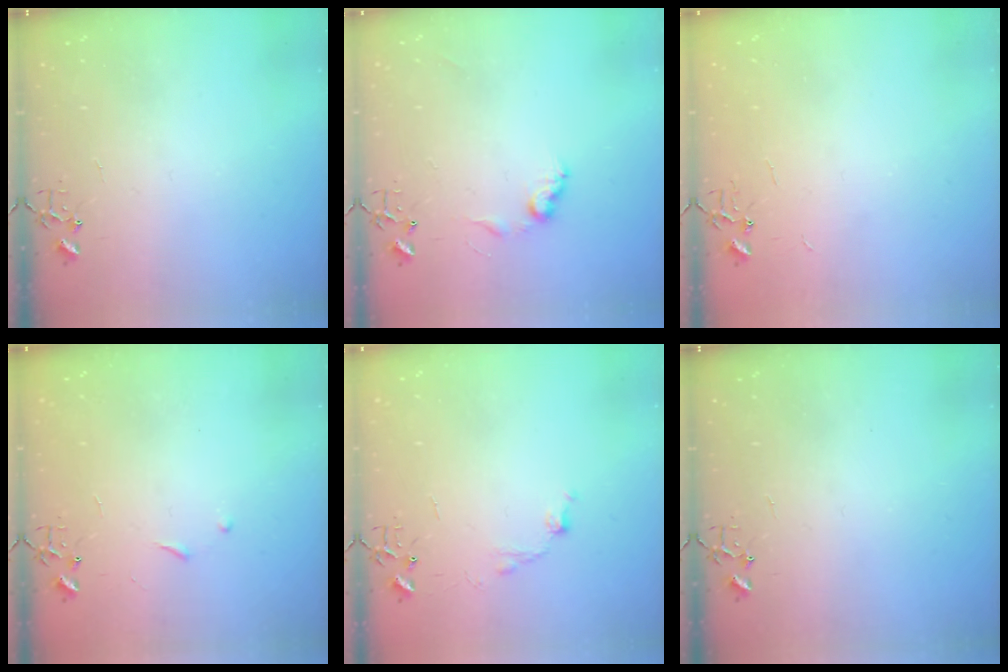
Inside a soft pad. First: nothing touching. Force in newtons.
{"total": 7.9, "press": 7.9, "slide": 0.5}
{"total": 2.2, "press": 2.2, "slide": 0.3}
{"total": 4.0, "press": 3.9, "slide": 0.6}
{"total": 6.7, "press": 6.7, "slide": 0.9}
{"total": 0.0}